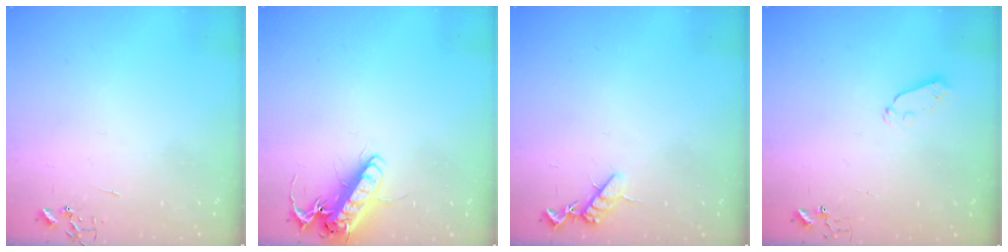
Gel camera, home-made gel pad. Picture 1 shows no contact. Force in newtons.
{"total": 13.8, "press": 13.6, "slide": 2.4}
{"total": 9.1, "press": 9.1, "slide": 0.6}
{"total": 5.0, "press": 5.0, "slide": 0.4}